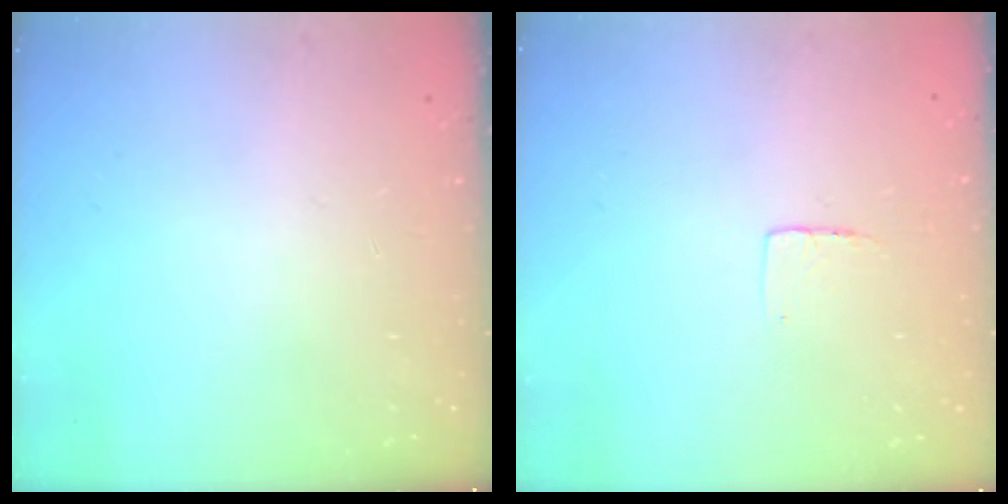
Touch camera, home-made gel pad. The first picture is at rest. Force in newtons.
{"total": 3.5, "press": 3.5, "slide": 0.3}